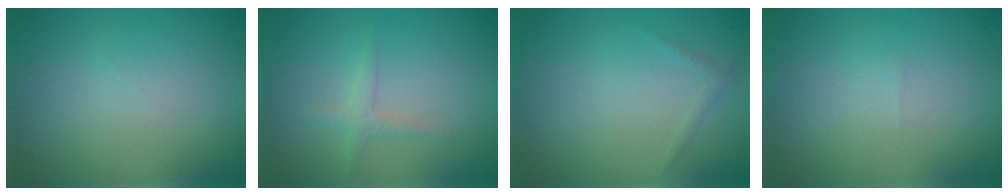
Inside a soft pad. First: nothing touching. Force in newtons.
{"total": 1.3, "press": 1.3, "slide": 0.1}
{"total": 0.6, "press": 0.6, "slide": 0.0}
{"total": 0.0}